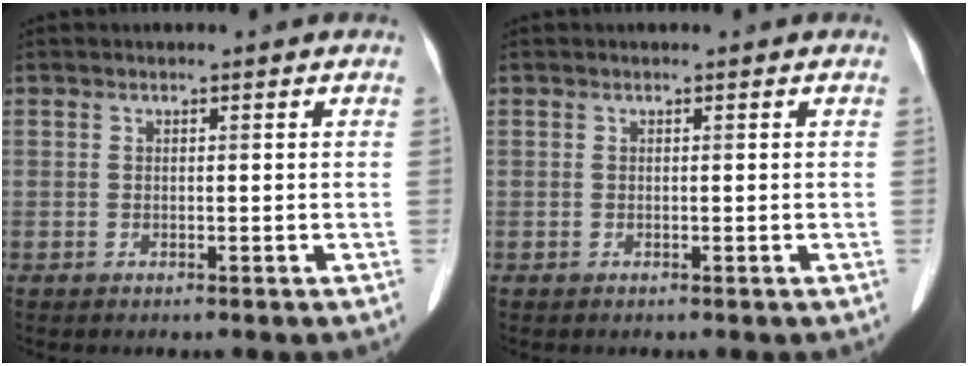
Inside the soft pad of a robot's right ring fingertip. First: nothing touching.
{"total": 0.0}